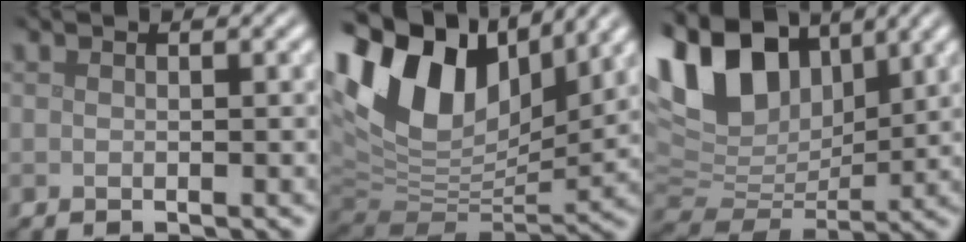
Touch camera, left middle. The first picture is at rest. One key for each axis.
{"total": 14.8, "fx": 6.6, "fy": 8.6, "fz": 10.0, "tx": -0.215, "ty": 0.029, "tz": 0.121}
{"total": 12.4, "fx": 5.9, "fy": 7.5, "fz": 7.9, "tx": -0.172, "ty": 0.023, "tz": 0.105}